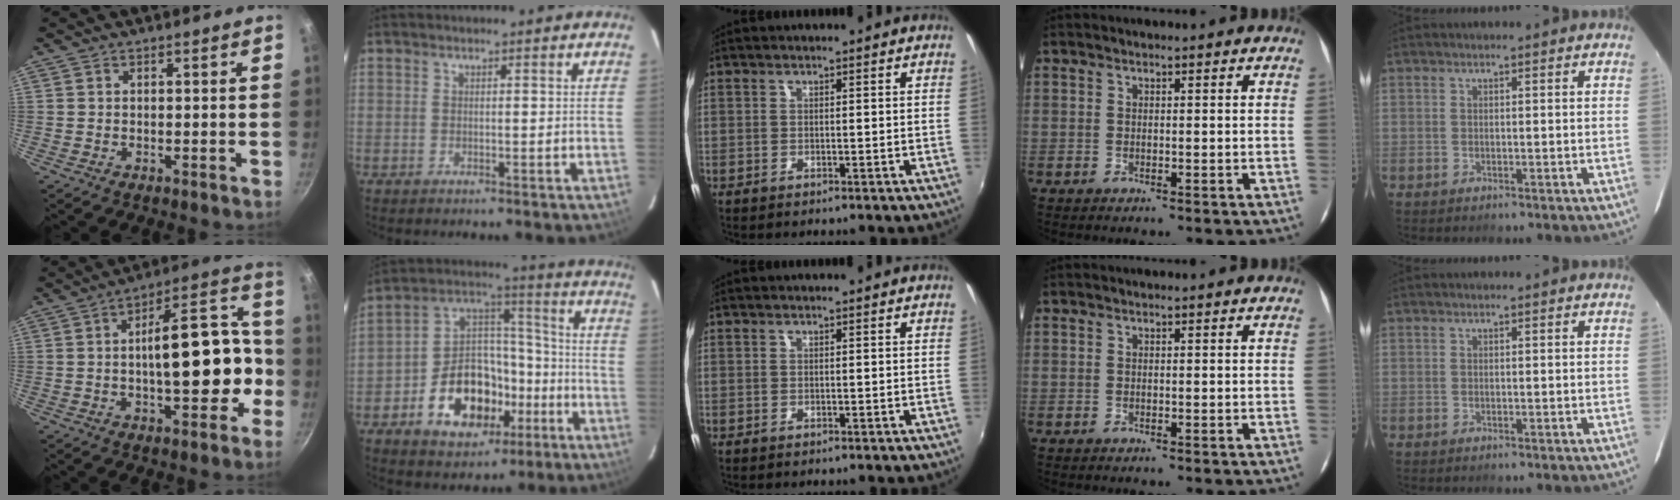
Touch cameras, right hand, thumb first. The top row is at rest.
{"thumb": {"total": 18.5, "force": [-2.8, 8.5, 16.2], "torque": [-0.183, 0.062, -0.042]}, "index": {"total": 16.6, "force": [-6.7, 11.8, 9.6], "torque": [-0.196, 0.043, -0.096]}}